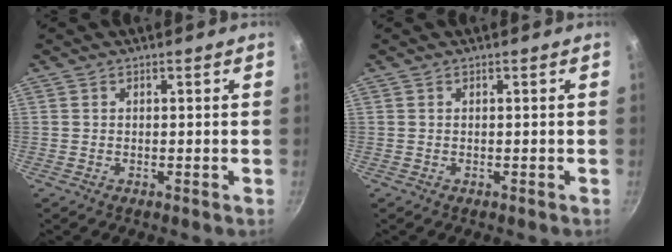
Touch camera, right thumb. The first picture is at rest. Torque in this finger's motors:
{"motor_torque": [0.81, 0.51, 0.42, -0.19, 0.00]}